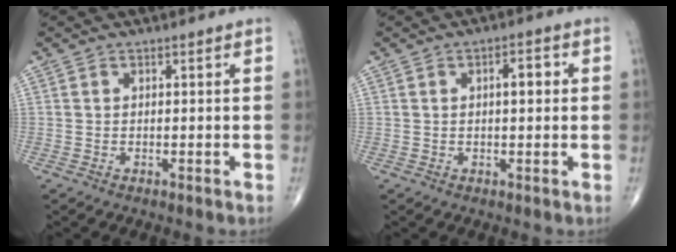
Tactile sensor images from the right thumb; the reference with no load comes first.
{"total": 3.7, "force": [0.6, 1.5, 3.4], "torque": [-0.043, 0.008, 0.007]}